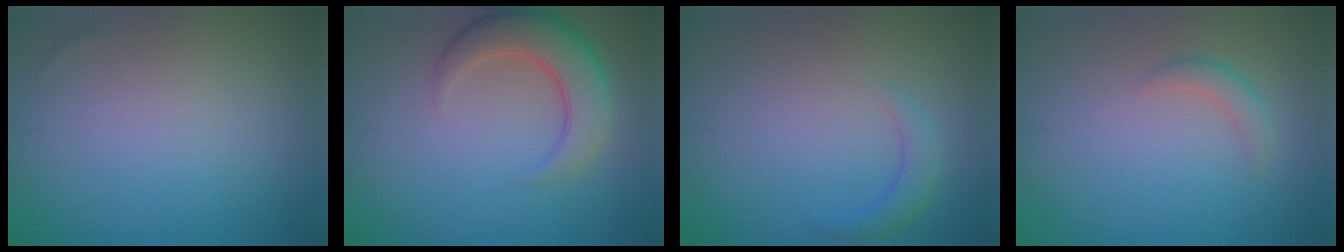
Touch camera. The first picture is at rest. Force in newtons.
{"total": 5.7, "press": 5.7, "slide": 0.4}
{"total": 2.0, "press": 2.0, "slide": 0.2}
{"total": 1.5, "press": 1.5, "slide": 0.1}